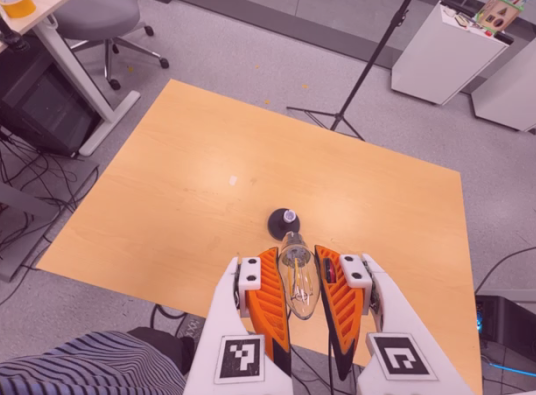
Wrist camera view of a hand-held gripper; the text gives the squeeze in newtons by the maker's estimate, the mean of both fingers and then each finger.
{"total": 21.6, "left": 24.3, "right": 18.9}